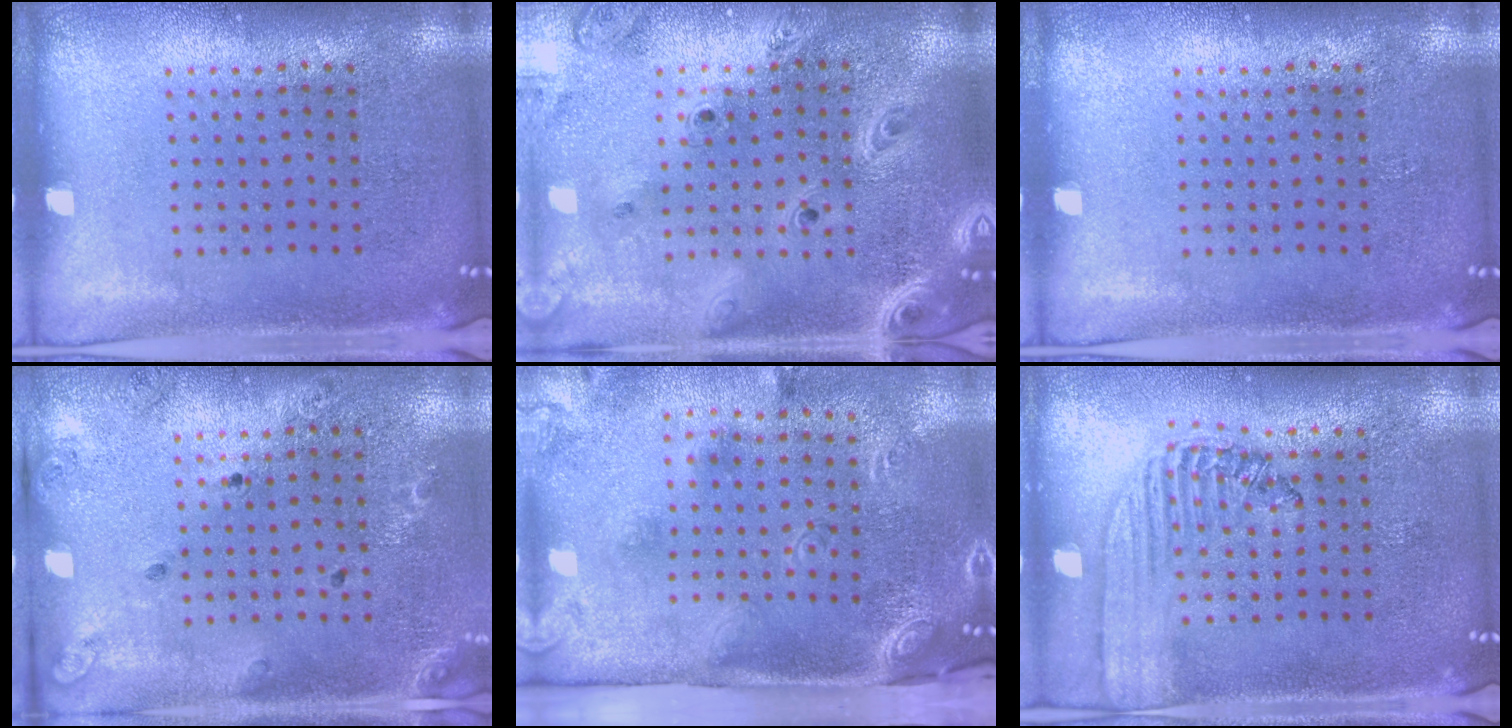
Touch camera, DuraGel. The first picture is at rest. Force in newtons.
{"total": 3.0, "press": 2.5, "slide": 1.6}
{"total": 0.0}
{"total": 1.3, "press": 1.3, "slide": 0.3}
{"total": 2.8, "press": 1.7, "slide": 2.2}
{"total": 1.6, "press": 1.4, "slide": 0.7}